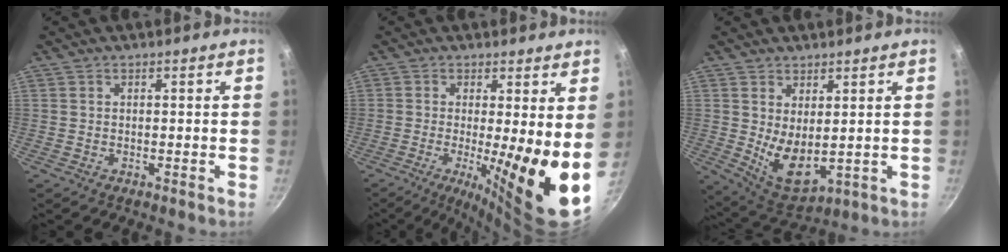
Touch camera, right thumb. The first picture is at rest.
{"total": 13.2, "force": [-0.5, 2.4, 13.0], "torque": [-0.187, -0.032, -0.006]}
{"total": 8.6, "force": [1.7, 4.3, 7.2], "torque": [-0.105, -0.034, 0.049]}